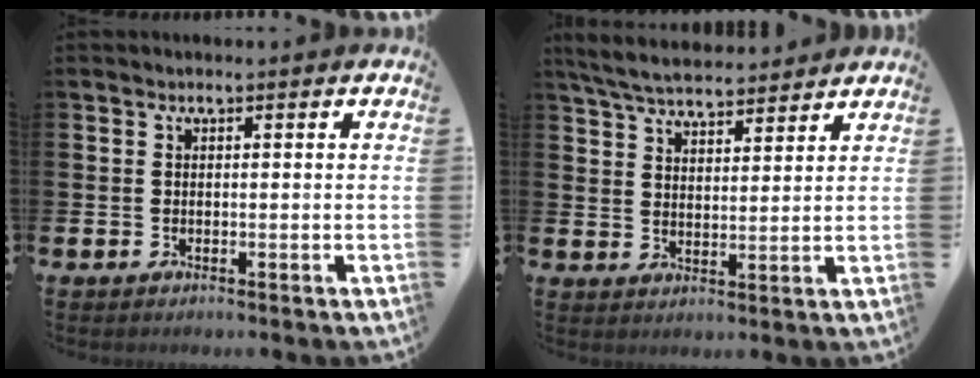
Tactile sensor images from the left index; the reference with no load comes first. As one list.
[{"total": 5.9, "force": [5.7, 0.9, 1.3], "torque": [-0.048, -0.025, 0.104]}]